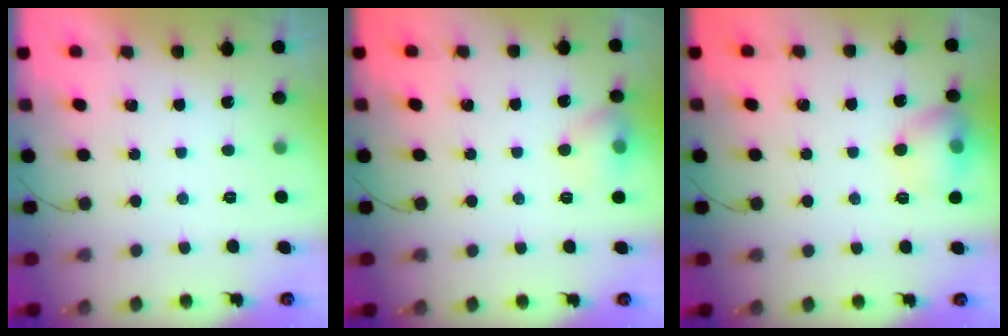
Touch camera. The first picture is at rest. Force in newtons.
{"total": 7.2, "press": 7.0, "slide": 1.6}
{"total": 10.4, "press": 10.3, "slide": 1.4}